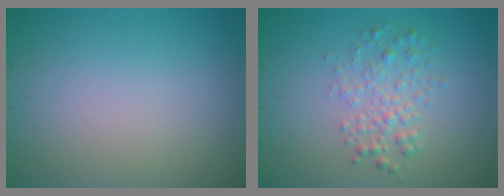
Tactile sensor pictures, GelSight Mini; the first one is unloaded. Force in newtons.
{"total": 2.5, "press": 2.5, "slide": 0.0}